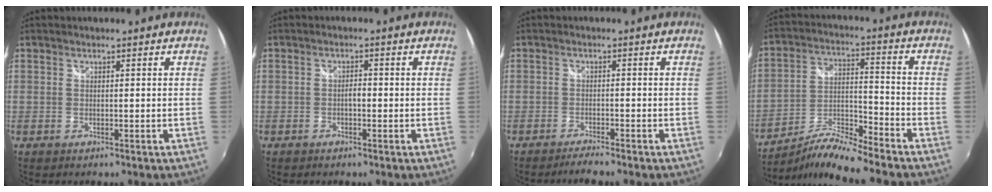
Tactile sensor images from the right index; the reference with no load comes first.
{"total": 1.4, "force": [-0.4, 0.7, 1.2], "torque": [-0.022, 0.004, -0.010]}
{"total": 2.9, "force": [-2.6, -0.1, 1.2], "torque": [-0.036, -0.007, -0.050]}
{"total": 10.4, "force": [-9.6, -1.0, 3.7], "torque": [-0.076, 0.007, -0.186]}